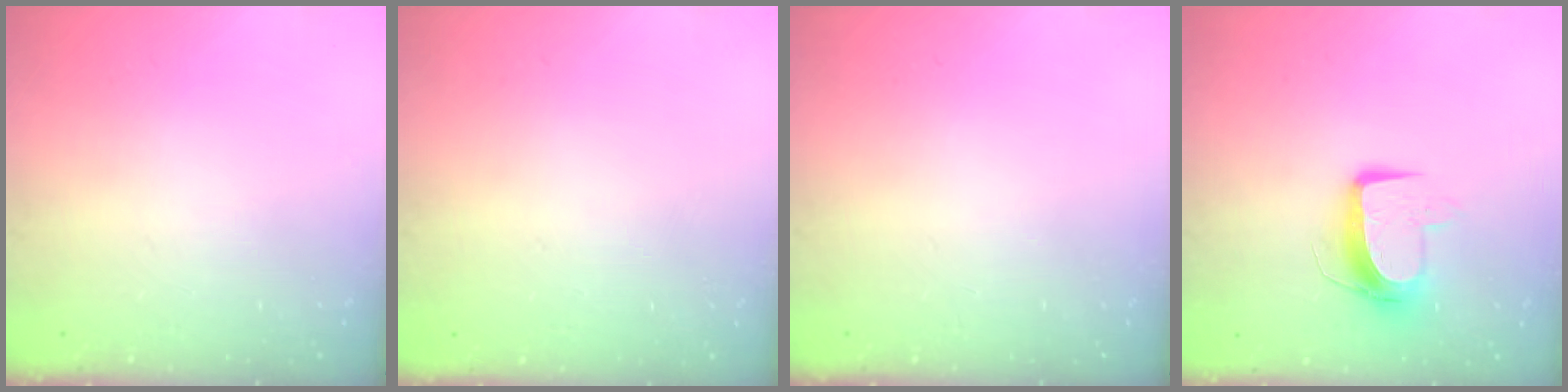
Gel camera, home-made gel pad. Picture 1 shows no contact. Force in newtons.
{"total": 0.0}
{"total": 0.0}
{"total": 10.5, "press": 10.4, "slide": 0.9}